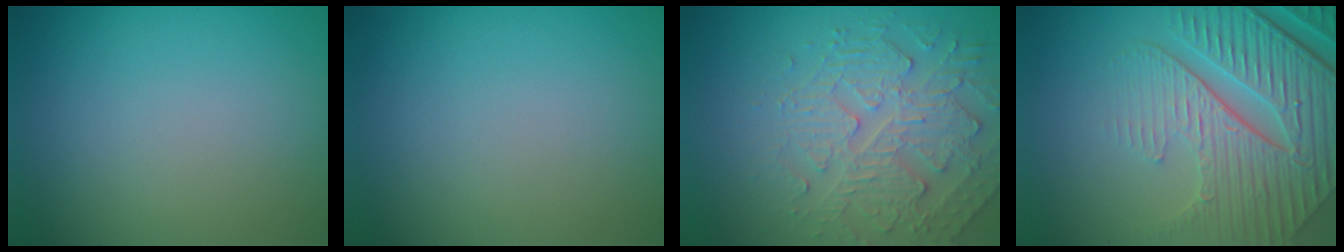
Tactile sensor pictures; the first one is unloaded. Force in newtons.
{"total": 0.0}
{"total": 4.8, "press": 3.6, "slide": 3.2}
{"total": 9.1, "press": 6.2, "slide": 6.6}